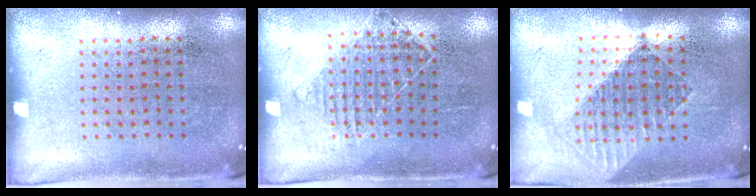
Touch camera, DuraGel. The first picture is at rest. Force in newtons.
{"total": 0.9, "press": 0.9, "slide": 0.2}
{"total": 1.5, "press": 1.3, "slide": 0.9}